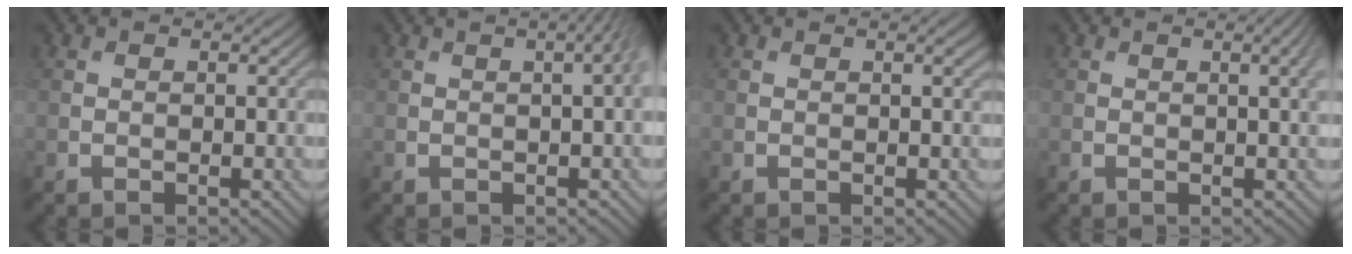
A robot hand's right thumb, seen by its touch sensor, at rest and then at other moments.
{"total": 3.7, "force": [0.8, 1.0, 3.5], "torque": [-0.040, 0.021, 0.000]}
{"total": 1.3, "force": [0.6, 0.2, 1.2], "torque": [-0.014, 0.002, 0.008]}
{"total": 2.9, "force": [0.9, 0.6, 2.8], "torque": [-0.034, 0.007, 0.012]}